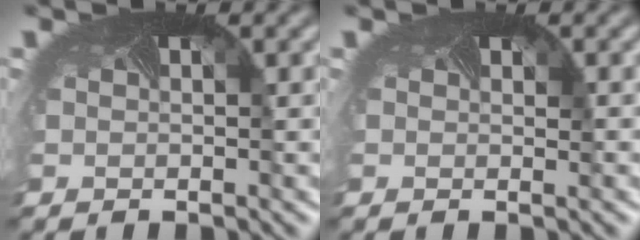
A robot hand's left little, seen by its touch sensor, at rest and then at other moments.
{"total": 0.6, "force": [-0.2, -0.4, -0.3], "torque": [0.006, -0.012, 0.000]}